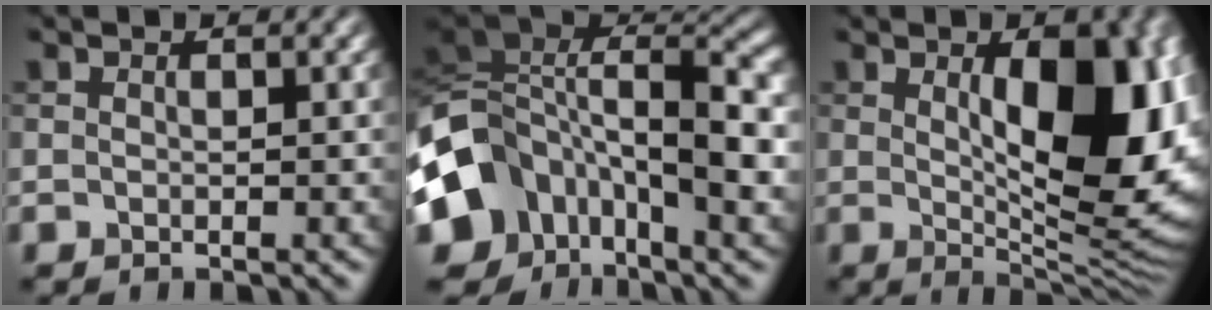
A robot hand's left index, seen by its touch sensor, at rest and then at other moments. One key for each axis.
{"total": 14.1, "fx": -3.3, "fy": 8.7, "fz": 10.6, "tx": -0.203, "ty": 0.010, "tz": -0.058}
{"total": 11.8, "fx": 1.2, "fy": 4.7, "fz": 10.8, "tx": -0.136, "ty": -0.011, "tz": 0.028}